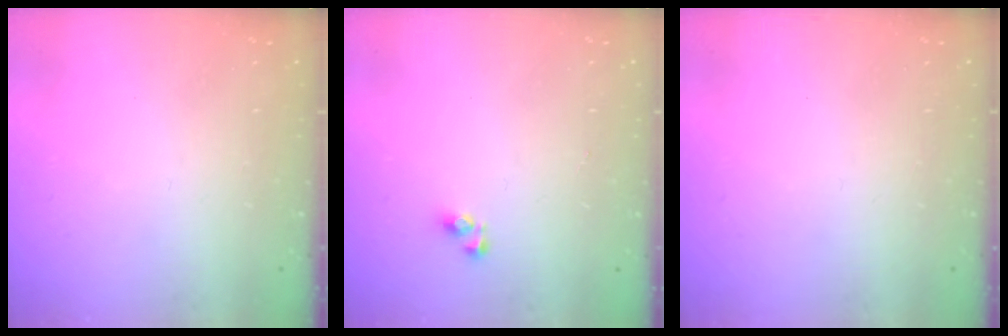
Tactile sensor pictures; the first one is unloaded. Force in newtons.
{"total": 3.9, "press": 3.8, "slide": 0.7}
{"total": 0.0}